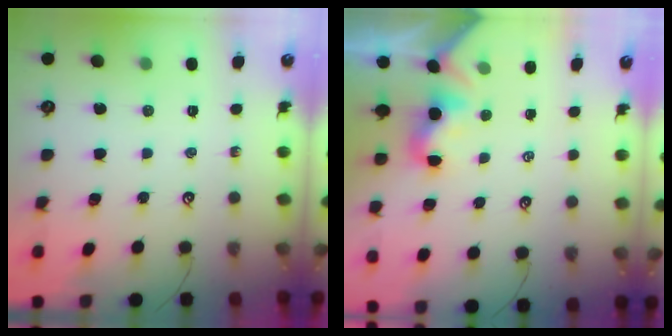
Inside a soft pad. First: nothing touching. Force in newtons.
{"total": 2.0, "press": 2.0, "slide": 0.5}